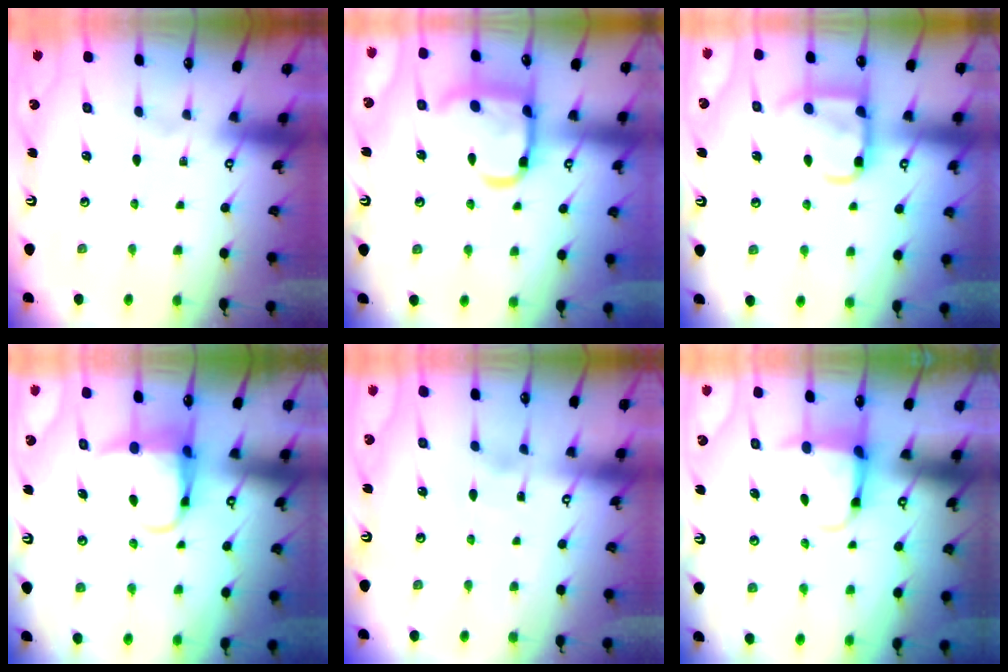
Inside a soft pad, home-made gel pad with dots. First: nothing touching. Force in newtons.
{"total": 15.9, "press": 15.9, "slide": 1.2}
{"total": 12.0, "press": 11.9, "slide": 1.4}
{"total": 6.1, "press": 6.0, "slide": 0.9}
{"total": 2.1, "press": 2.1, "slide": 0.4}
{"total": 3.7, "press": 3.6, "slide": 1.0}